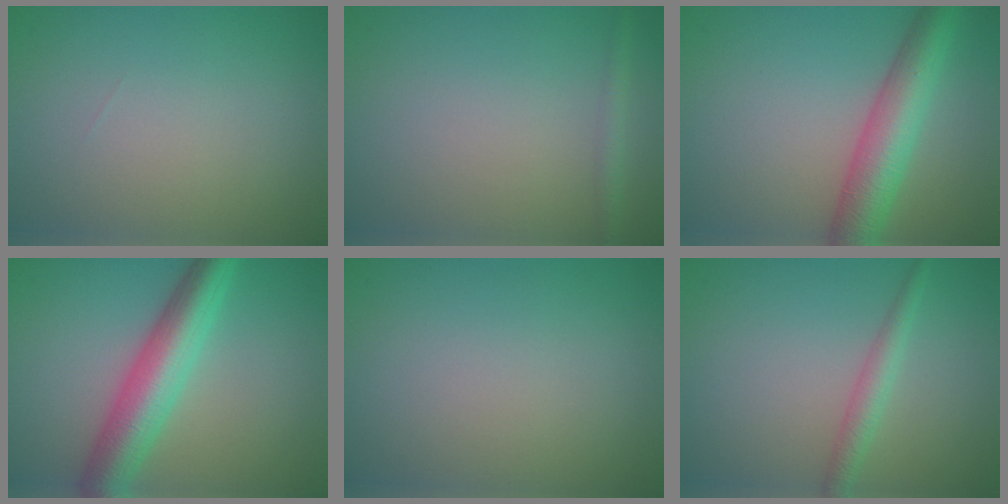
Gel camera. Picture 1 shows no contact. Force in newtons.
{"total": 1.3, "press": 1.3, "slide": 0.1}
{"total": 6.0, "press": 6.0, "slide": 0.2}
{"total": 6.6, "press": 6.6, "slide": 0.3}
{"total": 0.0}
{"total": 2.0, "press": 2.0, "slide": 0.0}